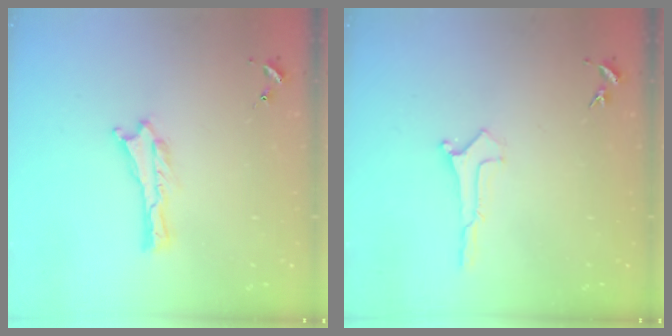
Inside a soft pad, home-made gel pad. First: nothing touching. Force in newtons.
{"total": 0.0}